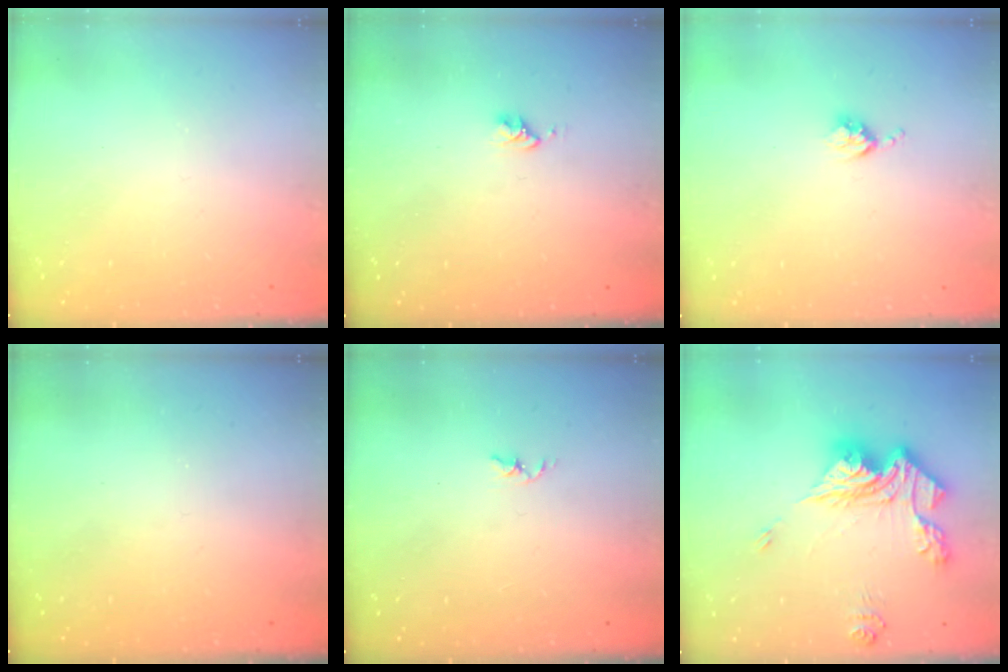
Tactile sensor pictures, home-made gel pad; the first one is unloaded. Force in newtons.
{"total": 2.8, "press": 2.8, "slide": 0.3}
{"total": 3.3, "press": 3.3, "slide": 0.4}
{"total": 0.0}
{"total": 1.8, "press": 1.7, "slide": 0.3}
{"total": 17.0, "press": 16.9, "slide": 1.7}